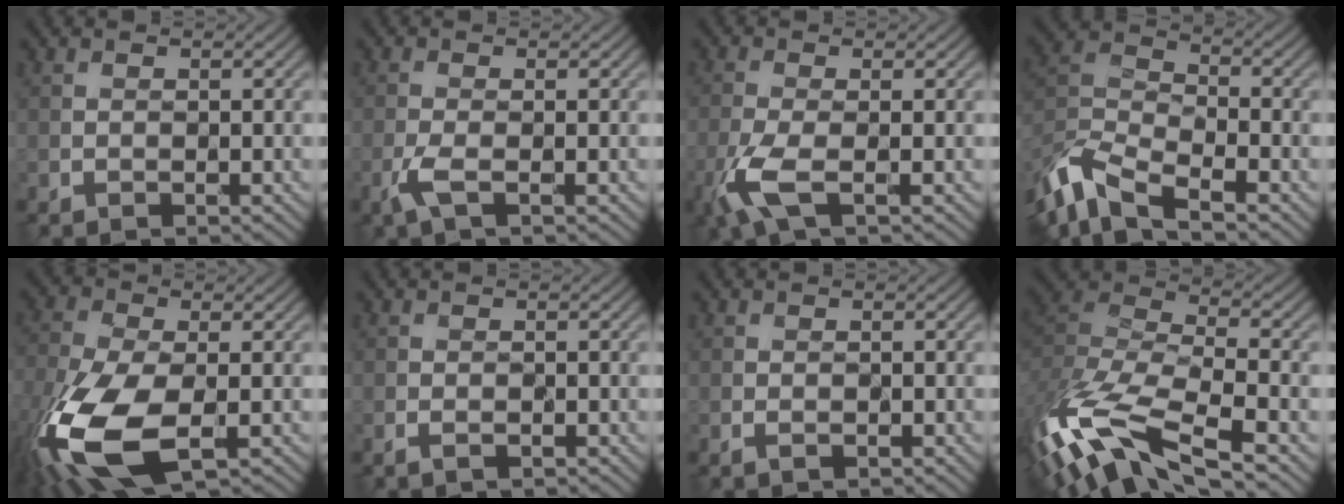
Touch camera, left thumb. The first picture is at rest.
{"total": 2.4, "force": [-1.0, 0.6, 2.1], "torque": [-0.056, 0.003, -0.029]}
{"total": 5.1, "force": [-2.0, 1.7, 4.3], "torque": [-0.112, -0.004, -0.051]}
{"total": 10.8, "force": [-7.5, 3.8, 6.8], "torque": [-0.149, -0.011, -0.160]}
{"total": 14.5, "force": [-5.1, 6.9, 11.6], "torque": [-0.301, -0.042, -0.102]}
{"total": 1.6, "force": [-0.9, 0.7, 1.1], "torque": [-0.023, -0.002, -0.016]}
{"total": 1.2, "force": [-0.7, 0.6, 0.9], "torque": [-0.019, -0.002, -0.013]}
{"total": 15.3, "force": [-8.7, 5.2, 11.5], "torque": [-0.284, -0.013, -0.160]}